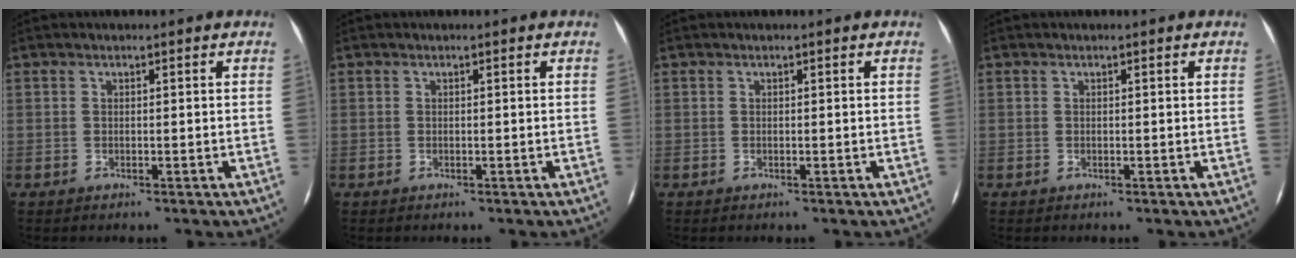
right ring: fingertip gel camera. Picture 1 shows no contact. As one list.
[{"total": 0.0}, {"total": 0.0}, {"total": 0.0}]